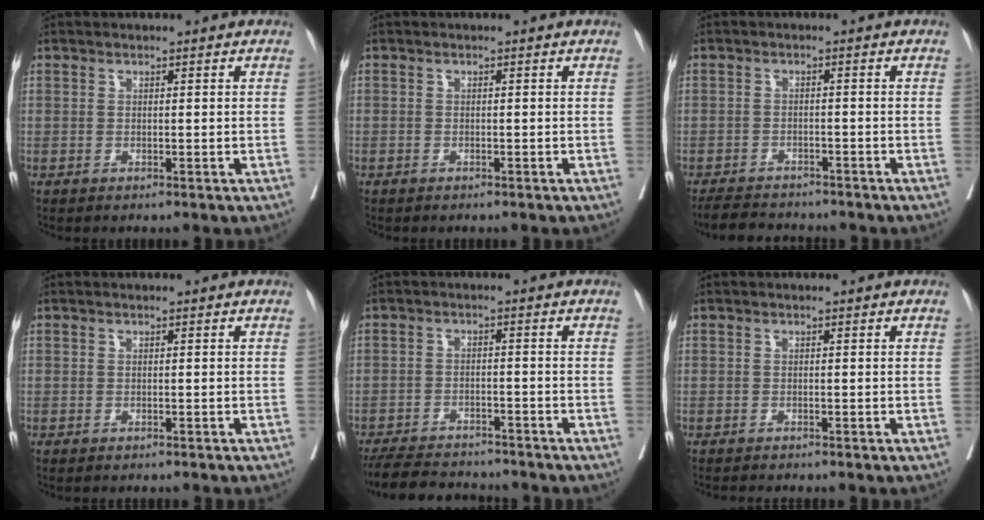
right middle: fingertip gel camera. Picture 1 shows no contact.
{"total": 0.7, "force": [-0.4, 0.5, -0.1], "torque": [-0.009, 0.004, -0.007]}
{"total": 5.9, "force": [-5.6, 1.3, 1.4], "torque": [-0.019, -0.014, -0.086]}
{"total": 2.5, "force": [-2.3, 0.4, 0.9], "torque": [-0.015, -0.006, -0.028]}
{"total": 10.1, "force": [-9.3, 2.3, 3.0], "torque": [-0.051, -0.006, -0.138]}
{"total": 1.7, "force": [-1.6, -0.2, 0.4], "torque": [-0.008, -0.005, -0.021]}